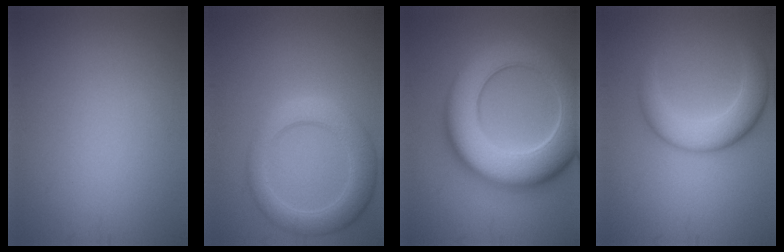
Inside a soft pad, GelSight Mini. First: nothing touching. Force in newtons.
{"total": 5.0, "press": 4.9, "slide": 0.4}
{"total": 11.9, "press": 11.9, "slide": 0.3}
{"total": 5.1, "press": 5.1, "slide": 0.2}